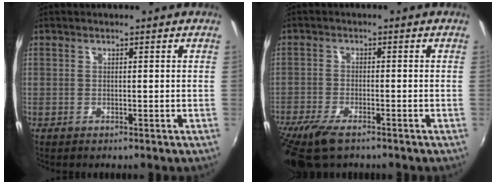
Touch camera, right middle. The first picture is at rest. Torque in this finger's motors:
{"motor_torque": [1.09, -1.05, 0.26, 0.09]}